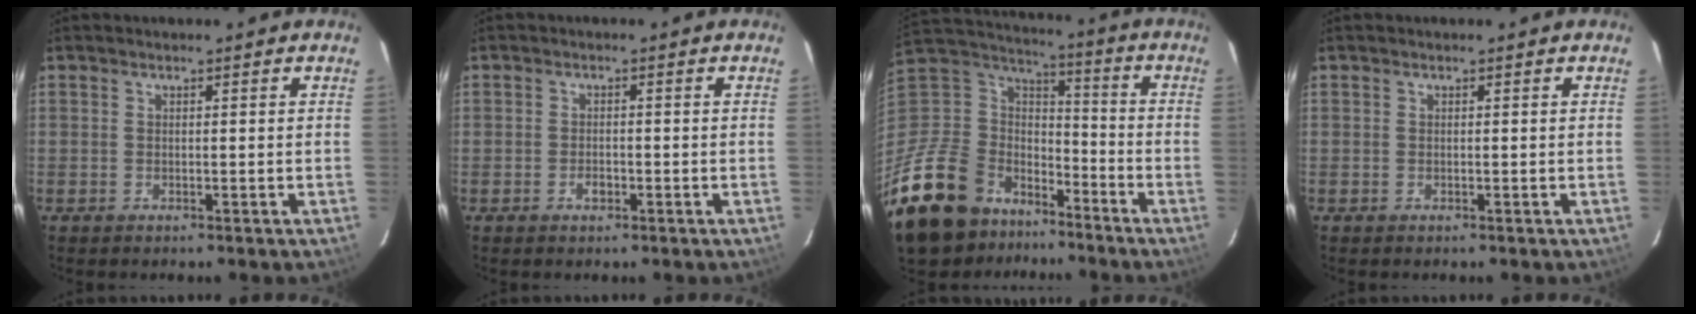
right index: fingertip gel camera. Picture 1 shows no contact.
{"total": 2.0, "force": [-0.9, 1.3, 1.2], "torque": [-0.024, 0.003, -0.015]}
{"total": 24.0, "force": [-17.1, 14.3, 8.9], "torque": [-0.220, 0.035, -0.279]}
{"total": 0.0}